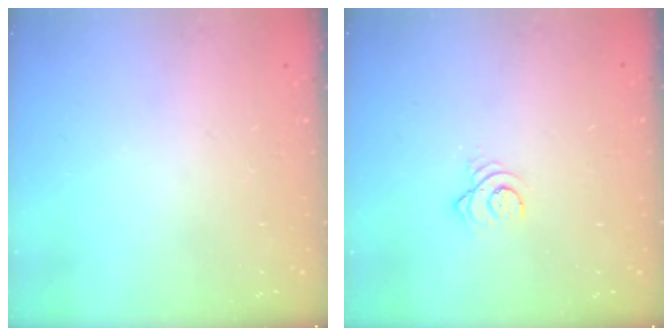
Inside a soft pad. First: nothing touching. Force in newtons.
{"total": 3.0, "press": 3.0, "slide": 0.1}